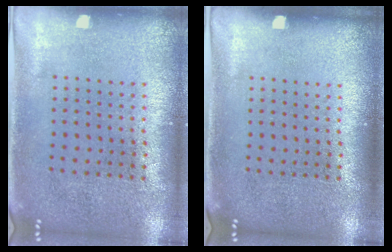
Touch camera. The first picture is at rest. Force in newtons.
{"total": 0.0}